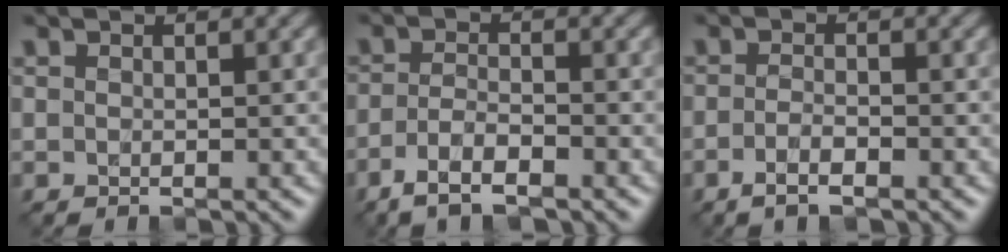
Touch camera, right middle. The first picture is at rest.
{"total": 3.7, "force": [-2.4, 1.2, 2.6], "torque": [-0.055, -0.004, -0.051]}
{"total": 2.2, "force": [-1.2, 0.6, 1.7], "torque": [-0.034, -0.001, -0.025]}